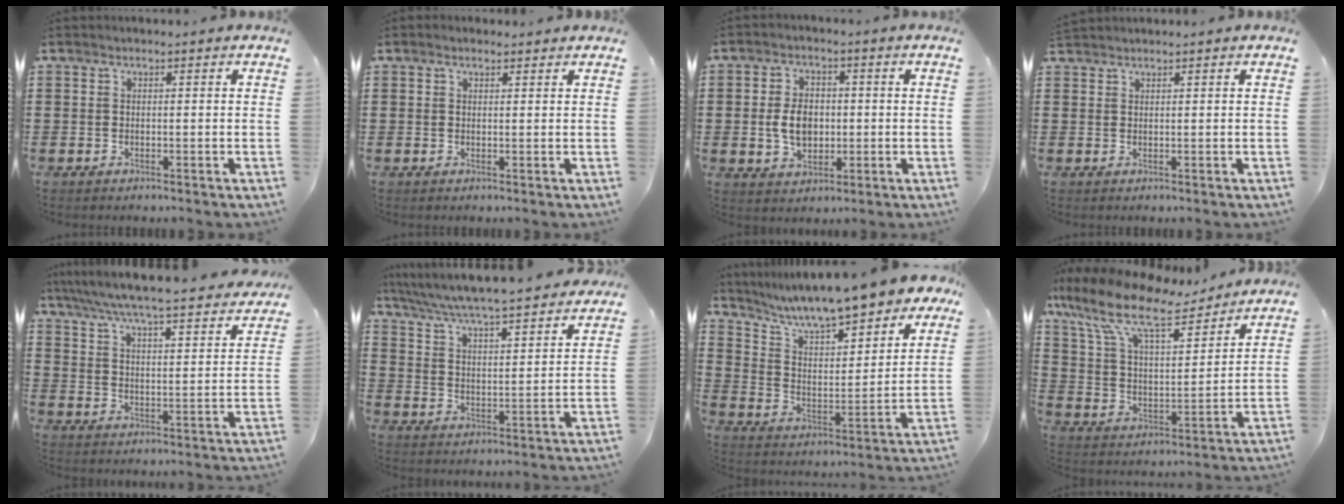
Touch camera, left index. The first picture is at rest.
{"total": 0.9, "force": [0.8, 0.3, 0.3], "torque": [-0.007, 0.002, 0.014]}
{"total": 5.9, "force": [-0.4, 3.9, 4.3], "torque": [-0.092, 0.004, -0.014]}
{"total": 1.1, "force": [1.1, 0.1, 0.1], "torque": [-0.005, 0.000, 0.022]}
{"total": 5.7, "force": [5.4, -0.4, 2.0], "torque": [-0.064, -0.042, 0.086]}
{"total": 4.6, "force": [4.4, -0.3, 1.2], "torque": [-0.047, -0.039, 0.067]}
{"total": 9.2, "force": [8.3, 0.2, 3.9], "torque": [-0.110, -0.052, 0.139]}
{"total": 11.4, "force": [8.7, 2.9, 6.8], "torque": [-0.162, -0.043, 0.150]}